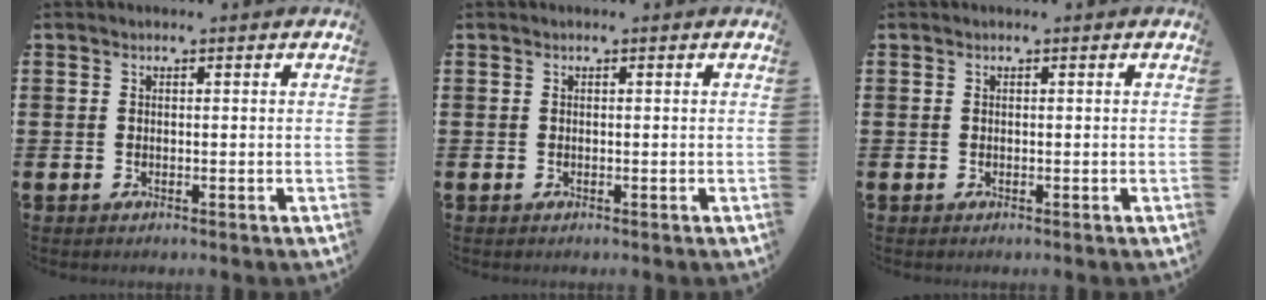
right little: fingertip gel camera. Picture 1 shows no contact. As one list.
[{"total": 0.0}, {"total": 0.0}]